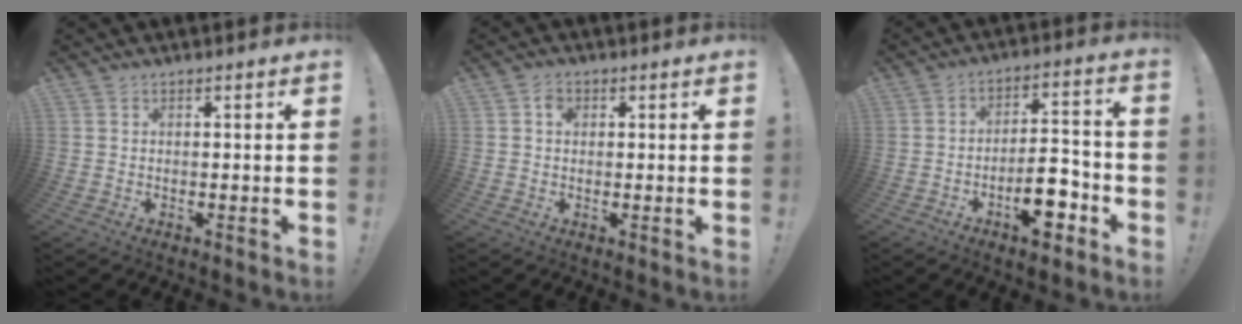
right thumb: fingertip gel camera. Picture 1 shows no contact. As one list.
[{"total": 2.2, "force": [0.3, 1.8, 1.1], "torque": [-0.010, 0.002, 0.002]}, {"total": 11.4, "force": [-5.4, 5.3, 8.6], "torque": [-0.109, 0.039, -0.088]}]